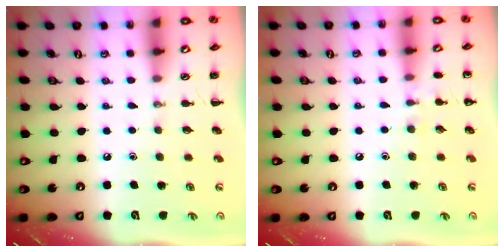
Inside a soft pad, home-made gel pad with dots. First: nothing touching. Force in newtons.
{"total": 6.7, "press": 6.3, "slide": 2.1}